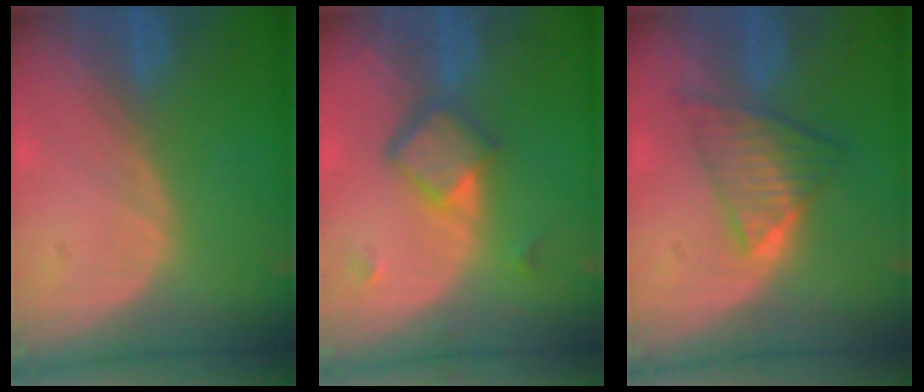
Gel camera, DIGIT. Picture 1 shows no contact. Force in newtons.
{"total": 5.8, "press": 5.1, "slide": 2.7}
{"total": 6.3, "press": 6.2, "slide": 1.4}